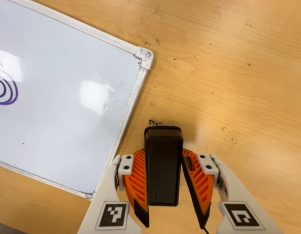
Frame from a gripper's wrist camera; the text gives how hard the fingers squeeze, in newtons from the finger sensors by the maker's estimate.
{"total": 3.3, "left": 2.3, "right": 4.4}